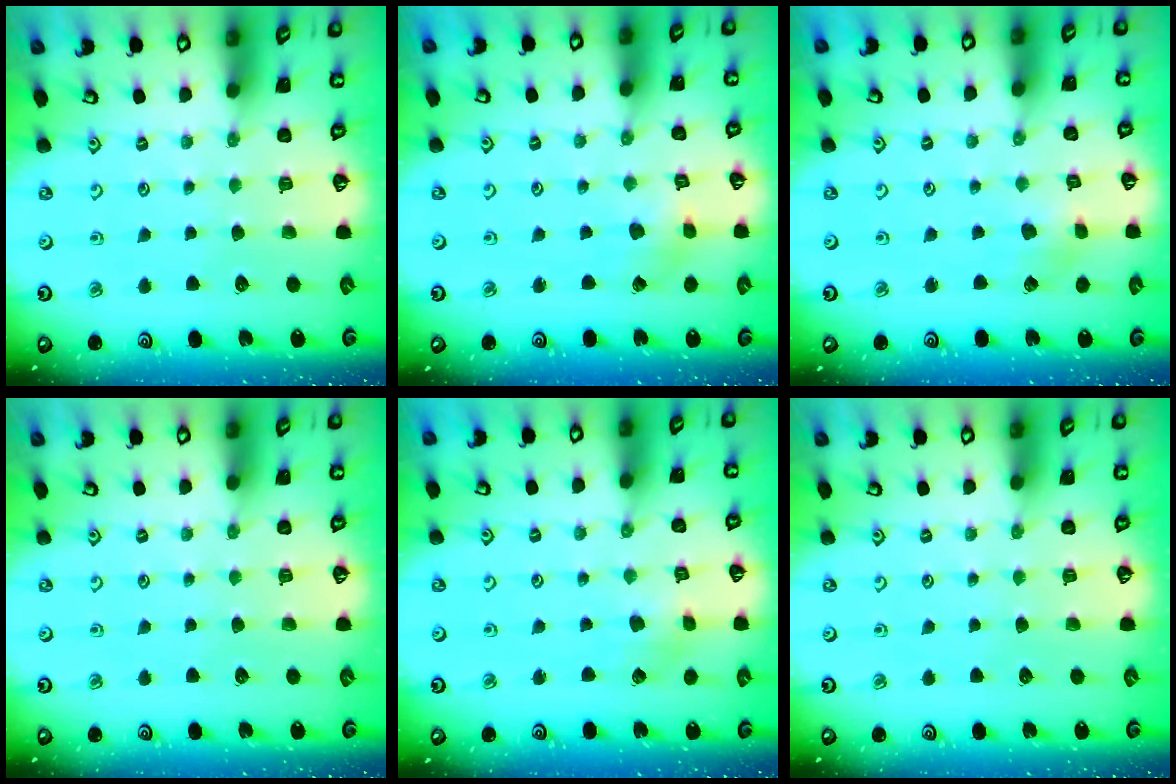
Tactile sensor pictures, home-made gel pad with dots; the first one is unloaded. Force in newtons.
{"total": 2.6, "press": 2.6, "slide": 0.1}
{"total": 2.9, "press": 2.9, "slide": 0.1}
{"total": 0.0}
{"total": 2.9, "press": 2.9, "slide": 0.2}
{"total": 0.0}